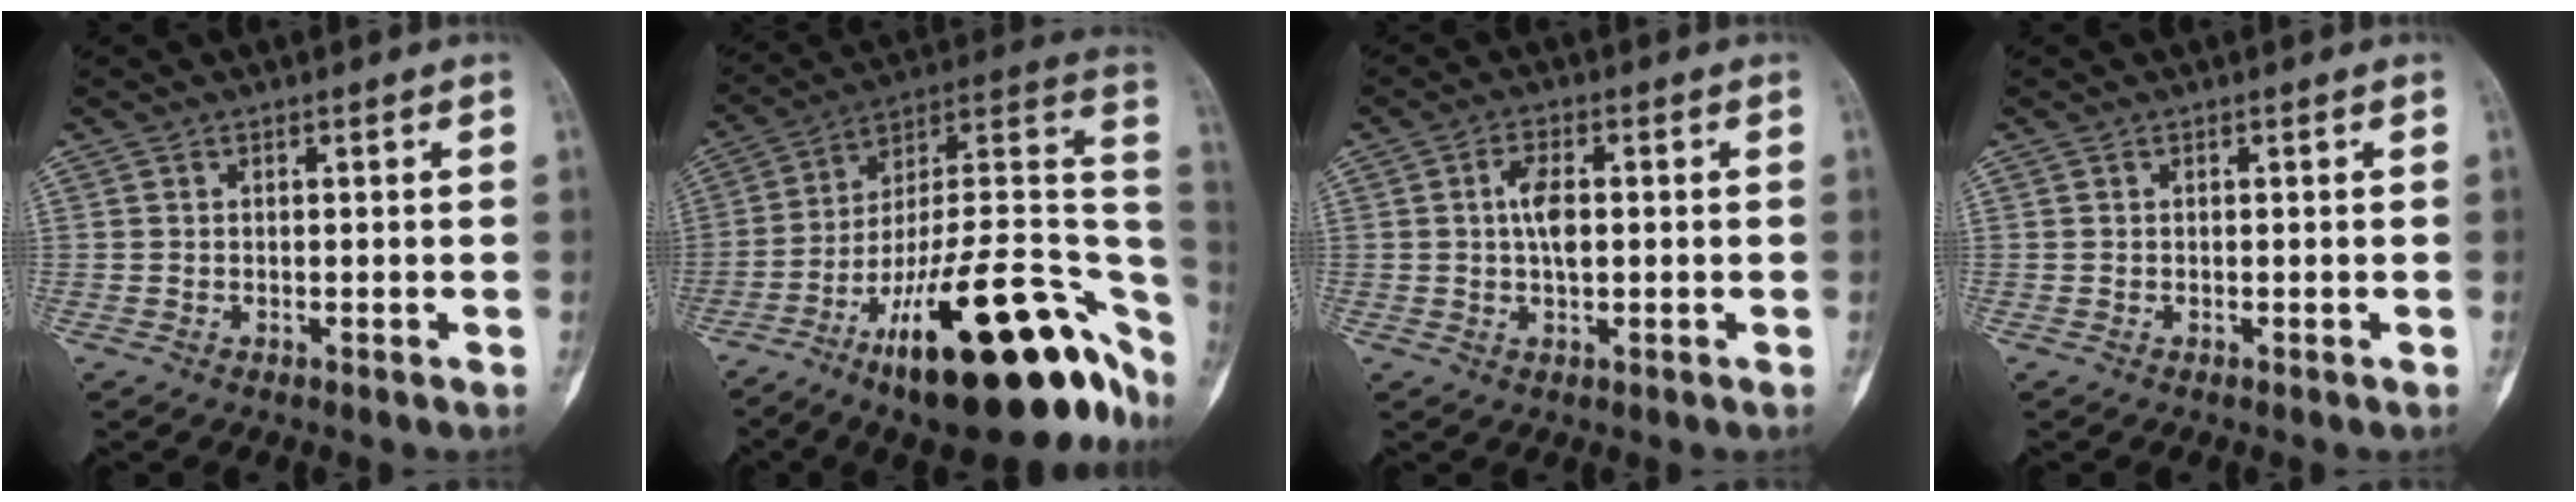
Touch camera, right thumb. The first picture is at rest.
{"total": 34.2, "force": [-15.9, 11.5, 28.0], "torque": [-0.299, 0.086, -0.244]}
{"total": 5.0, "force": [0.3, 2.3, 4.4], "torque": [-0.080, 0.003, 0.003]}
{"total": 0.0}